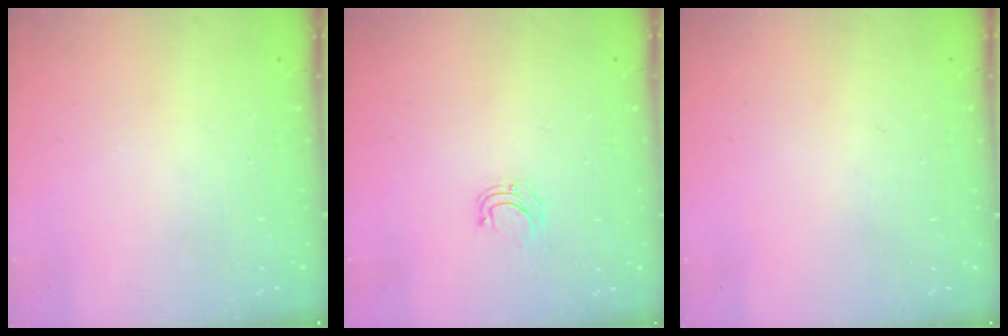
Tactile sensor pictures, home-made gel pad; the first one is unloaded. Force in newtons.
{"total": 4.1, "press": 4.1, "slide": 0.3}
{"total": 0.0}